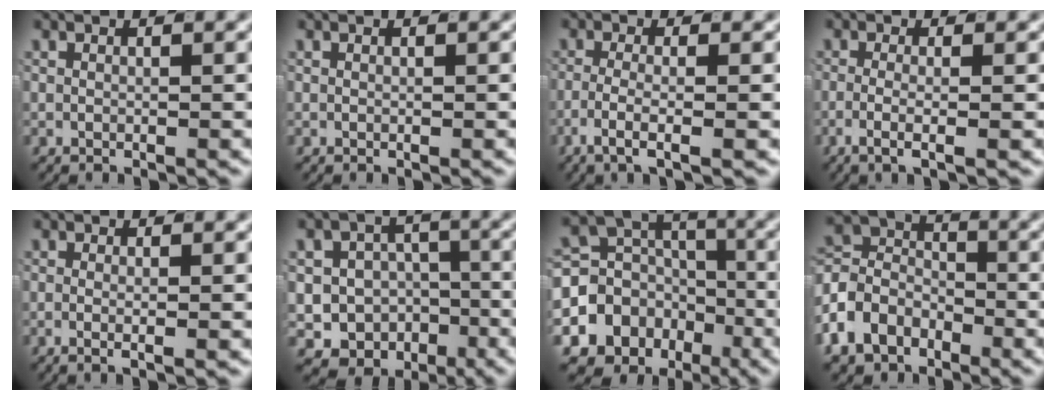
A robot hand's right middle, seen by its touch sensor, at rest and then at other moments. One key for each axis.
{"total": 0.0}
{"total": 3.4, "fx": -1.6, "fy": 0.5, "fz": 3.0, "tx": -0.066, "ty": -0.014, "tz": -0.027}
{"total": 2.9, "fx": -1.3, "fy": 0.3, "fz": 2.5, "tx": -0.057, "ty": -0.015, "tz": -0.021}
{"total": 1.4, "fx": -0.5, "fy": -0.1, "fz": 1.3, "tx": -0.031, "ty": -0.009, "tz": -0.007}
{"total": 16.2, "fx": -8.2, "fy": 13.5, "fz": 3.6, "tx": -0.097, "ty": -0.077, "tz": -0.138}
{"total": 19.0, "fx": -7.4, "fy": 15.4, "fz": 8.3, "tx": -0.160, "ty": -0.071, "tz": -0.115}
{"total": 8.5, "fx": -1.9, "fy": 7.0, "fz": 4.4, "tx": -0.095, "ty": -0.020, "tz": -0.036}